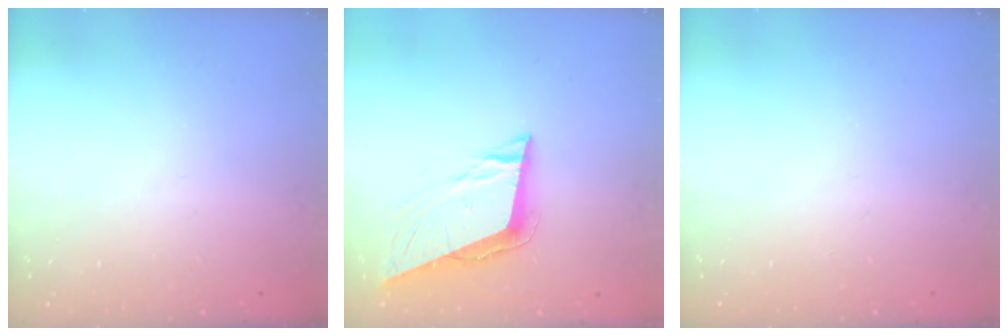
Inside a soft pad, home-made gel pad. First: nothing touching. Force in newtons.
{"total": 8.9, "press": 8.4, "slide": 2.7}
{"total": 0.0}